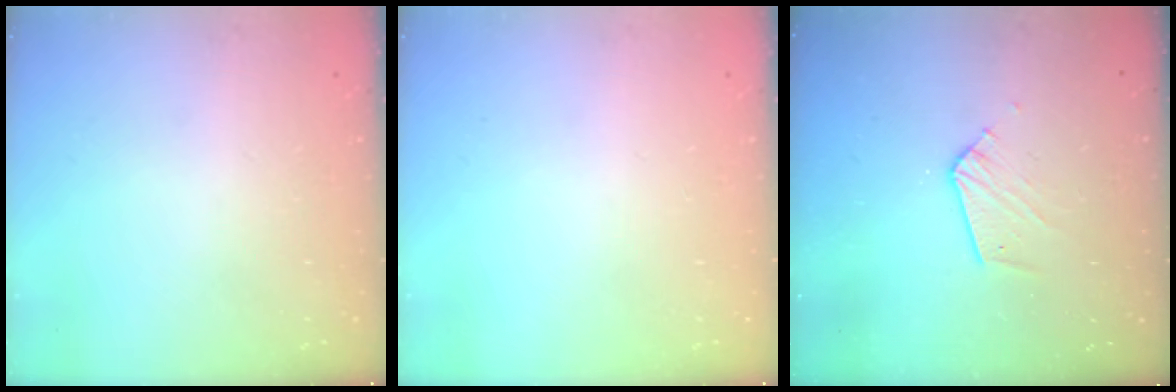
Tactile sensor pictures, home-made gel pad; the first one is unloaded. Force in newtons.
{"total": 0.0}
{"total": 7.6, "press": 7.6, "slide": 0.7}